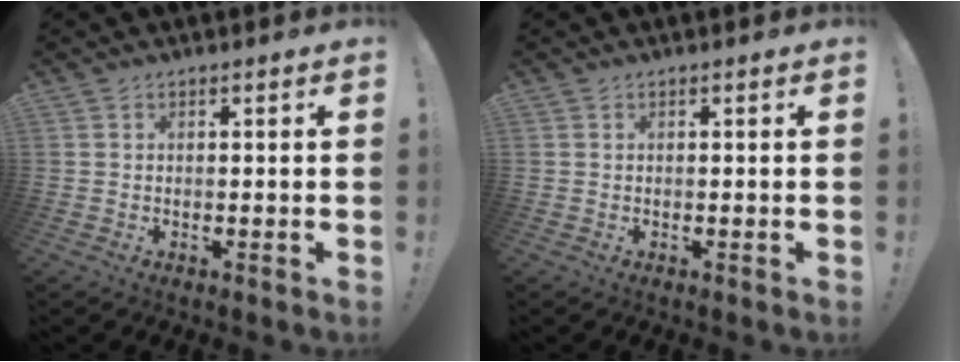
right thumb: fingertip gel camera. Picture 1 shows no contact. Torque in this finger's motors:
{"motor_torque": [-0.16, -0.01, 0.03, 0.25, 0.00]}